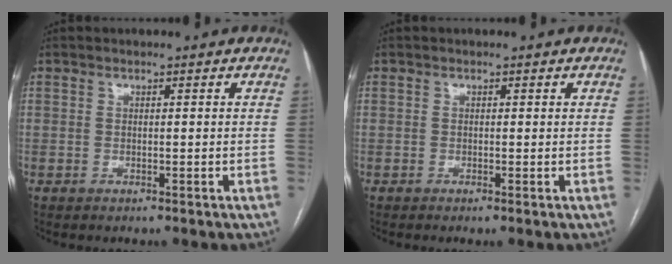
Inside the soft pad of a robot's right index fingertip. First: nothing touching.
{"total": 0.0}